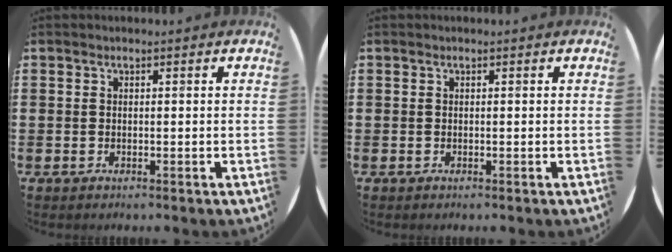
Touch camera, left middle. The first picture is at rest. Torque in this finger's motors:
{"motor_torque": [0.26, -0.24, 0.03, 0.02]}